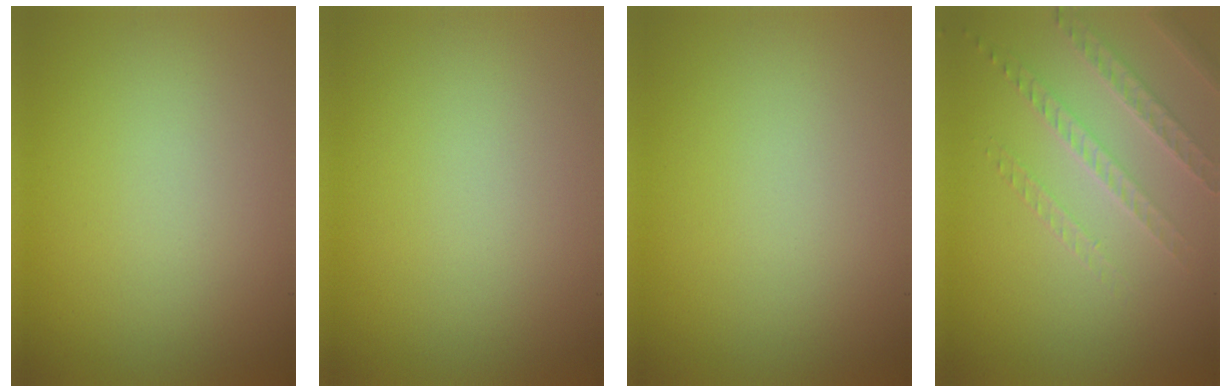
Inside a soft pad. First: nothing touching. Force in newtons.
{"total": 0.0}
{"total": 0.0}
{"total": 1.9, "press": 1.7, "slide": 0.8}